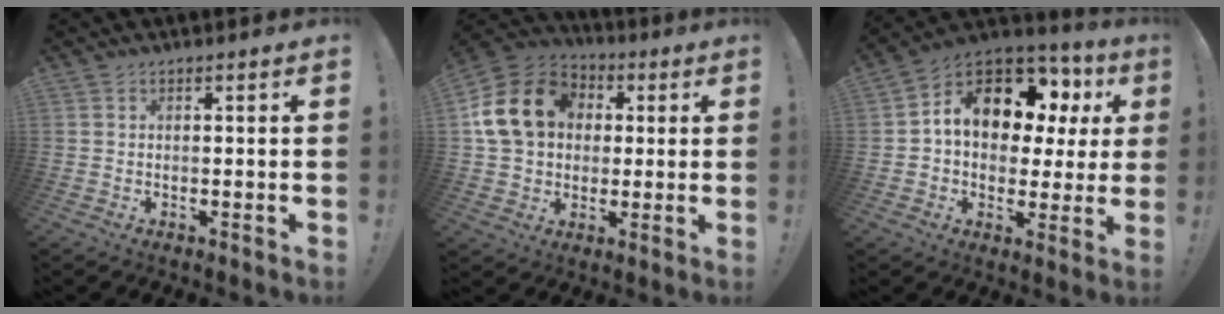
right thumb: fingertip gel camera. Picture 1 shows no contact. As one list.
[{"total": 18.1, "force": [4.1, 14.4, 10.1], "torque": [-0.175, 0.008, 0.084]}, {"total": 14.1, "force": [5.5, 9.3, 9.0], "torque": [-0.139, -0.032, 0.100]}]